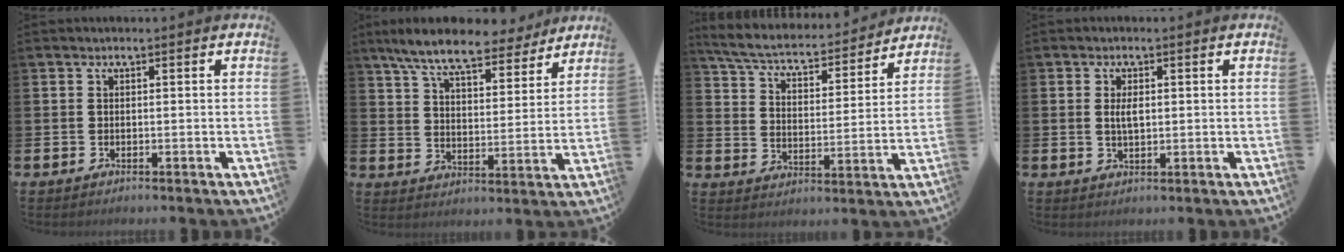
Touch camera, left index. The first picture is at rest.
{"total": 9.4, "force": [8.4, 1.7, 3.9], "torque": [-0.103, -0.039, 0.149]}
{"total": 5.8, "force": [5.4, 1.2, 1.8], "torque": [-0.065, -0.043, 0.088]}
{"total": 2.3, "force": [0.5, 1.1, 2.0], "torque": [-0.029, 0.001, 0.003]}